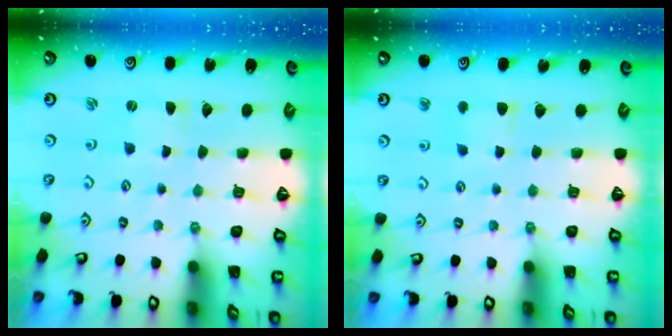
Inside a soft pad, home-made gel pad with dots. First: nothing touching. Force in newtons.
{"total": 3.6, "press": 3.6, "slide": 0.6}